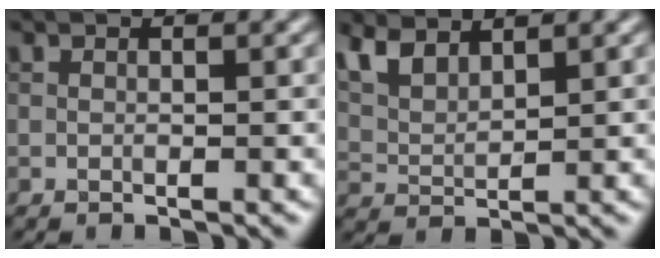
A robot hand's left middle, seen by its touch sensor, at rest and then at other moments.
{"total": 4.3, "force": [3.1, 1.8, 2.3], "torque": [-0.059, 0.006, 0.067]}